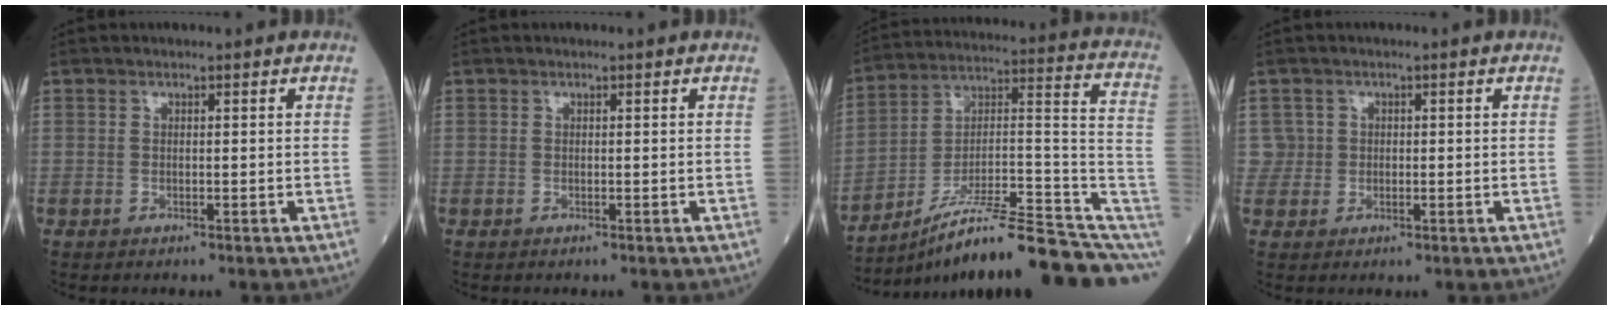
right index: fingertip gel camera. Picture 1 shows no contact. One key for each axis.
{"total": 0.0}
{"total": 20.5, "fx": -14.4, "fy": 2.2, "fz": 14.5, "tx": -0.145, "ty": 0.054, "tz": -0.222}
{"total": 2.3, "fx": 0.4, "fy": 2.2, "fz": -0.3, "tx": 0.024, "ty": 0.007, "tz": 0.003}